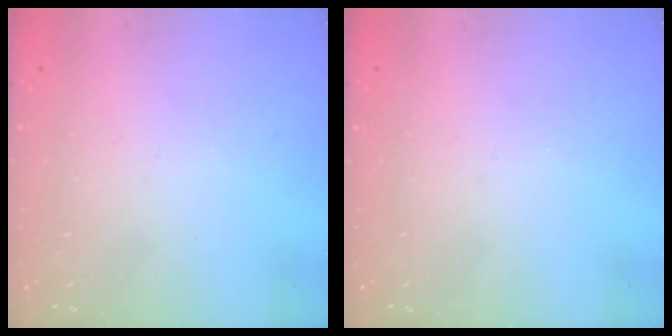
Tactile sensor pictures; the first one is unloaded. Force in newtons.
{"total": 0.0}